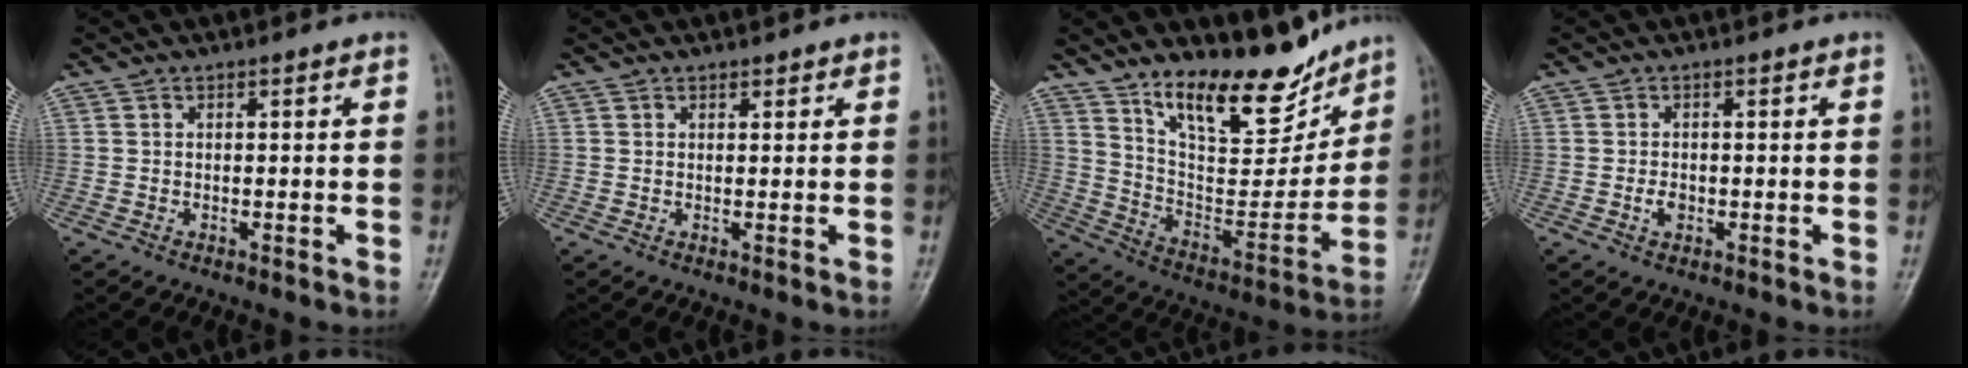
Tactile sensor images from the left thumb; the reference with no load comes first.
{"total": 1.0, "force": [0.8, 0.4, 0.2], "torque": [0.001, -0.007, 0.011]}
{"total": 18.4, "force": [14.0, 6.6, 10.0], "torque": [-0.105, -0.095, 0.242]}
{"total": 1.7, "force": [-0.4, 1.2, 1.1], "torque": [-0.017, 0.001, -0.007]}